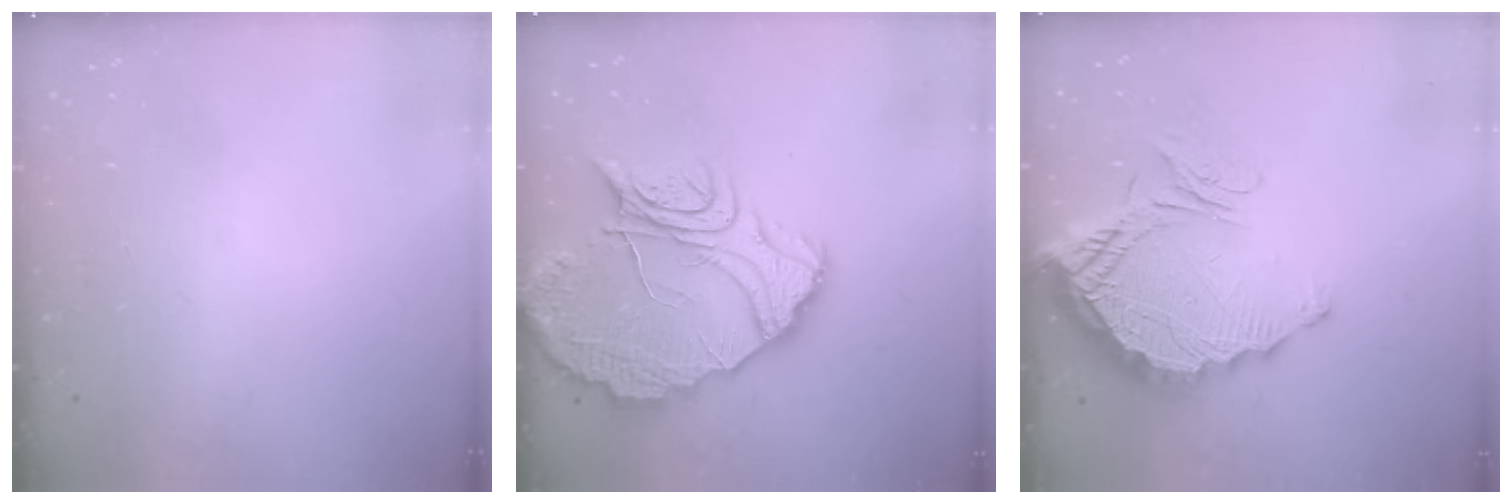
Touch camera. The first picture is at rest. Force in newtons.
{"total": 17.6, "press": 17.5, "slide": 1.6}
{"total": 15.2, "press": 15.2, "slide": 1.3}